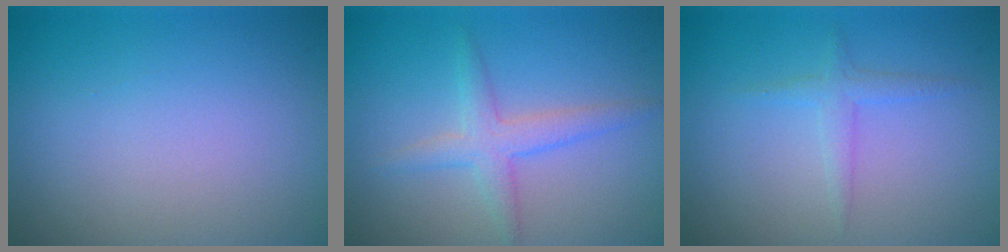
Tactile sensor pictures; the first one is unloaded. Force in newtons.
{"total": 2.7, "press": 2.7, "slide": 0.1}
{"total": 1.4, "press": 1.4, "slide": 0.0}